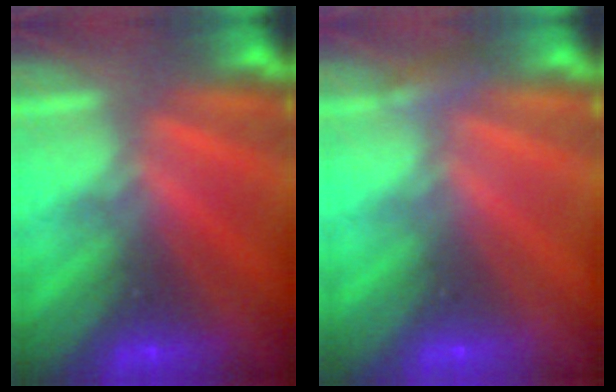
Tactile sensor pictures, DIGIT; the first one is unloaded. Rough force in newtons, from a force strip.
{"total": 2.3}